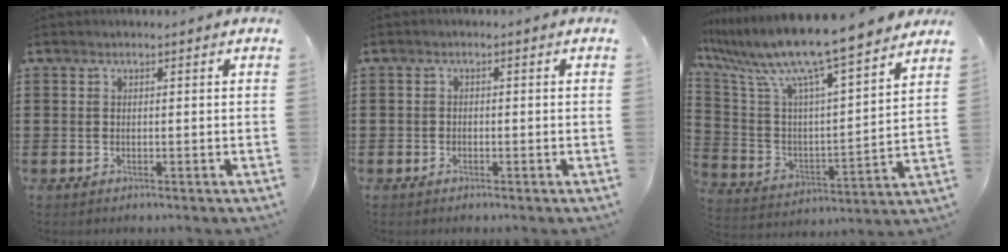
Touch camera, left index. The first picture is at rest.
{"total": 0.9, "force": [-0.7, 0.6, 0.1], "torque": [-0.005, 0.001, -0.015]}
{"total": 11.3, "force": [9.6, 0.1, 6.1], "torque": [-0.157, -0.071, 0.159]}